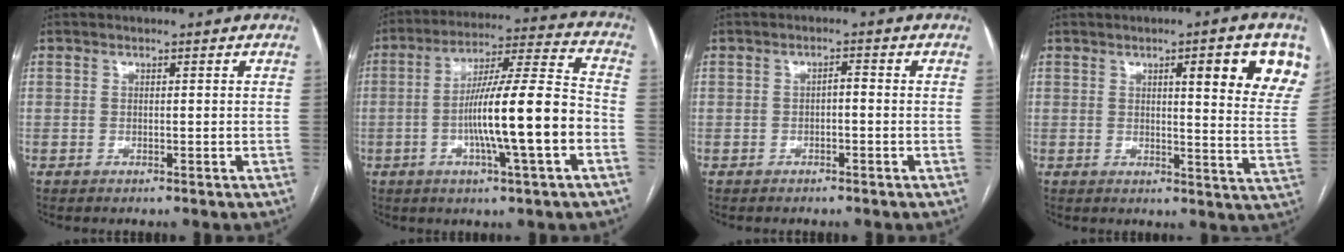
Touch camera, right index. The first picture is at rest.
{"total": 15.9, "force": [-3.8, 0.4, 15.4], "torque": [-0.259, 0.007, -0.066]}
{"total": 1.3, "force": [-0.4, 0.4, 1.2], "torque": [-0.016, 0.005, -0.008]}
{"total": 12.6, "force": [5.8, 1.4, 11.1], "torque": [-0.127, -0.016, 0.061]}